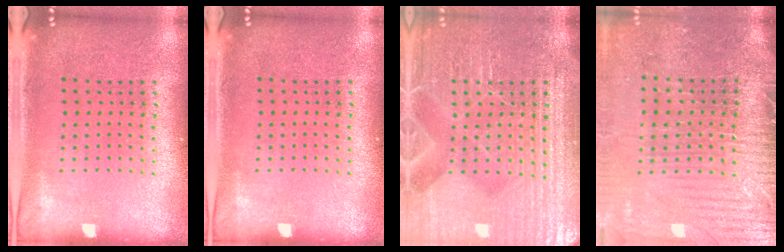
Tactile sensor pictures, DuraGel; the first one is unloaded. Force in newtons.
{"total": 0.0}
{"total": 7.6, "press": 7.5, "slide": 1.1}
{"total": 4.0, "press": 3.5, "slide": 1.8}